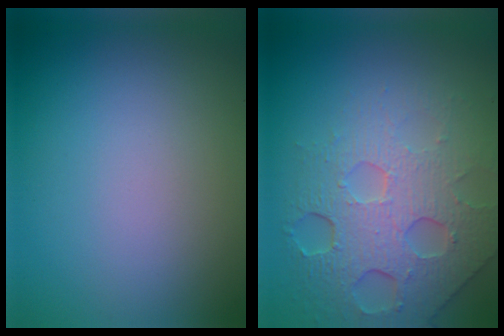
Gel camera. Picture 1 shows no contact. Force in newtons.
{"total": 7.8, "press": 5.3, "slide": 5.7}